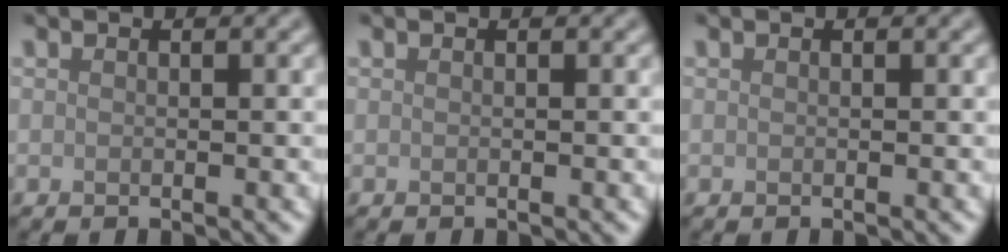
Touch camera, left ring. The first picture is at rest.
{"total": 0.0}
{"total": 0.0}